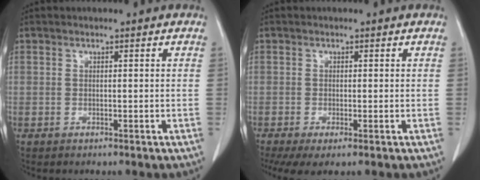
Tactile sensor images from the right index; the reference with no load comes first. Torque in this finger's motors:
{"motor_torque": [0.21, -0.13, 0.10, 0.03]}